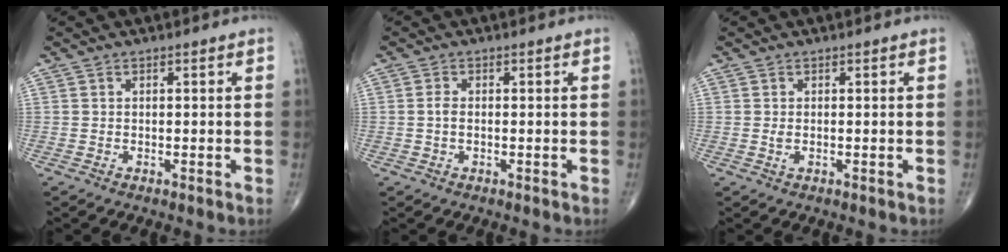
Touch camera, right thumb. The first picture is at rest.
{"total": 1.5, "force": [-0.1, 0.8, 1.2], "torque": [-0.026, 0.001, -0.004]}
{"total": 0.8, "force": [0.0, 0.3, 0.7], "torque": [-0.017, -0.002, 0.003]}